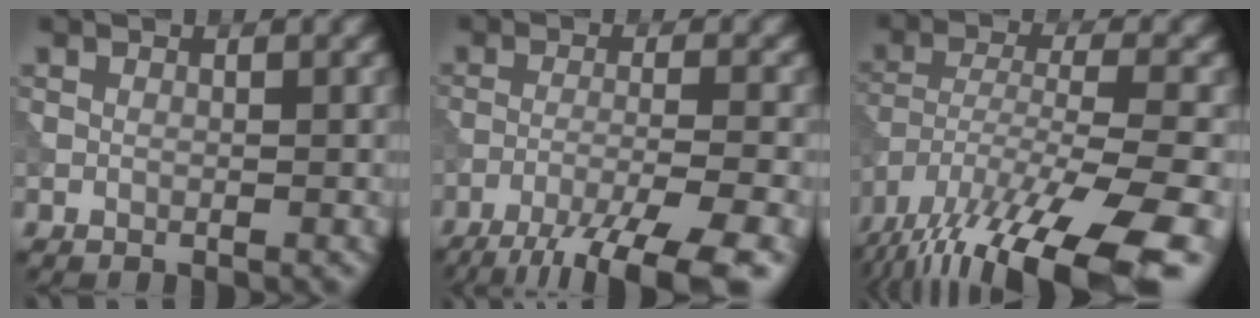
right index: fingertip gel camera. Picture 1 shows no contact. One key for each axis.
{"total": 10.0, "fx": -7.5, "fy": 1.5, "fz": 6.4, "tx": -0.102, "ty": -0.020, "tz": -0.111}
{"total": 16.0, "fx": -11.6, "fy": 4.0, "fz": 10.2, "tx": -0.201, "ty": -0.037, "tz": -0.174}